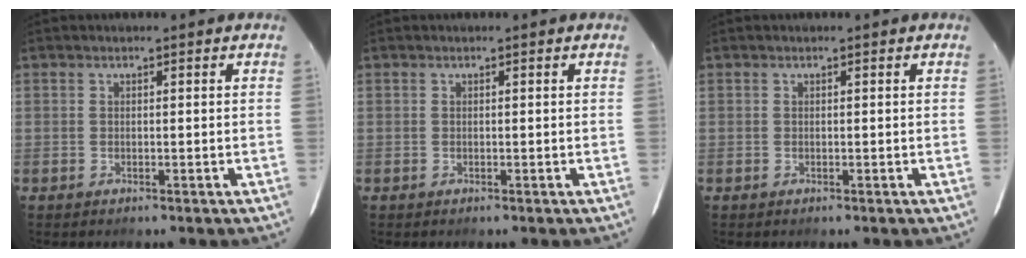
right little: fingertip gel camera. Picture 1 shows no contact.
{"total": 0.0}
{"total": 0.0}